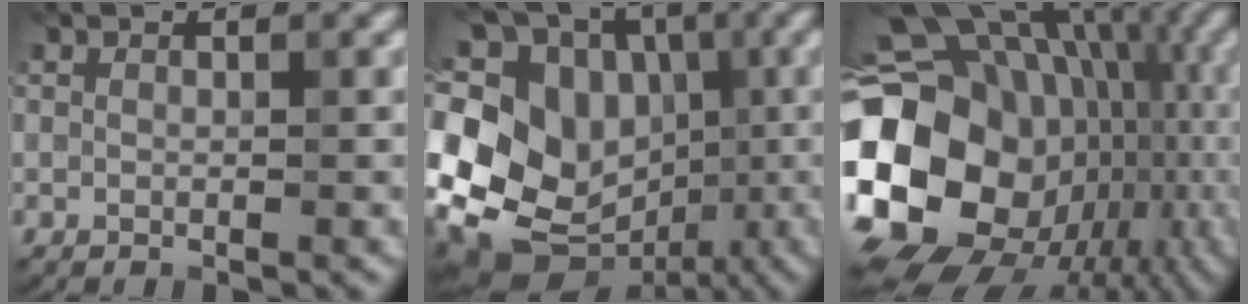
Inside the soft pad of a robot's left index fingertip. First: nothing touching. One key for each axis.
{"total": 16.3, "fx": -2.9, "fy": 14.0, "fz": 7.9, "tx": -0.162, "ty": 0.037, "tz": -0.056}
{"total": 21.5, "fx": -1.6, "fy": 17.3, "fz": 12.7, "tx": -0.241, "ty": 0.008, "tz": -0.034}